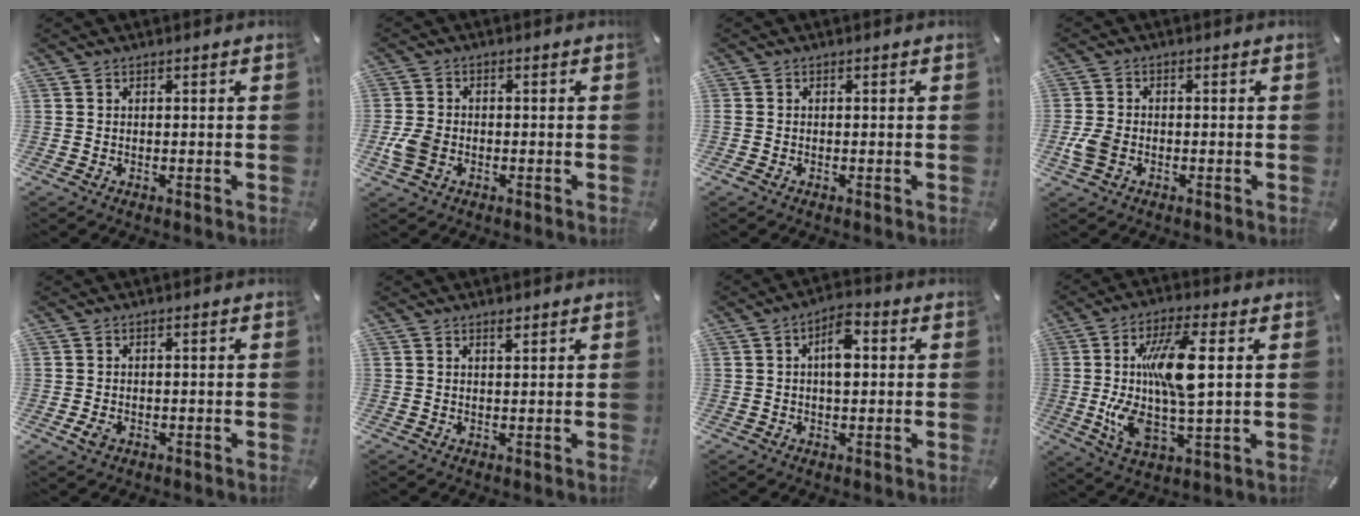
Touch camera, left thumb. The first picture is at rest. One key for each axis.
{"total": 5.2, "fx": -1.5, "fy": 4.0, "fz": 3.1, "tx": -0.071, "ty": 0.007, "tz": -0.027}
{"total": 0.5, "fx": -0.3, "fy": 0.3, "fz": 0.3, "tx": -0.004, "ty": 0.001, "tz": -0.007}
{"total": 4.6, "fx": -1.4, "fy": 3.3, "fz": 2.9, "tx": -0.060, "ty": 0.005, "tz": -0.025}
{"total": 2.1, "fx": -0.8, "fy": 1.4, "fz": 1.3, "tx": -0.037, "ty": -0.002, "tz": -0.018}
{"total": 1.4, "fx": 1.1, "fy": 0.5, "fz": 0.7, "tx": -0.007, "ty": -0.004, "tz": 0.018}
{"total": 6.3, "fx": 0.9, "fy": 3.3, "fz": 5.3, "tx": -0.072, "ty": 0.002, "tz": 0.007}
{"total": 16.5, "fx": 2.1, "fy": 5.1, "fz": 15.6, "tx": -0.318, "ty": -0.008, "tz": 0.029}